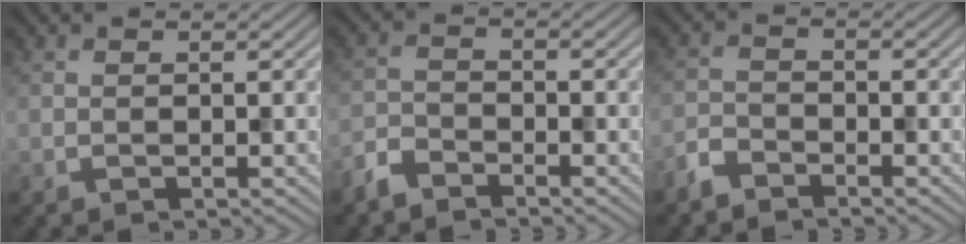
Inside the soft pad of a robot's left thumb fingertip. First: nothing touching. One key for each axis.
{"total": 3.2, "fx": -2.9, "fy": 1.1, "fz": 1.1, "tx": -0.025, "ty": -0.005, "tz": -0.072}
{"total": 2.8, "fx": -2.5, "fy": 0.9, "fz": 0.8, "tx": -0.018, "ty": -0.004, "tz": -0.064}